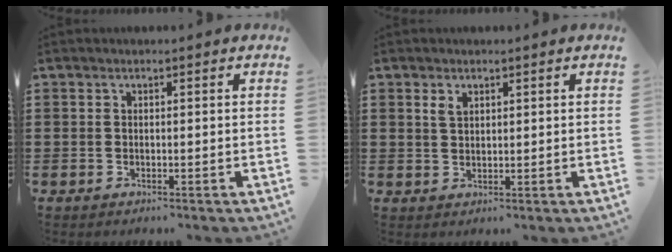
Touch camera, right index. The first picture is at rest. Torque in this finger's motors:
{"motor_torque": [0.02, -0.01, 0.01, 0.05]}